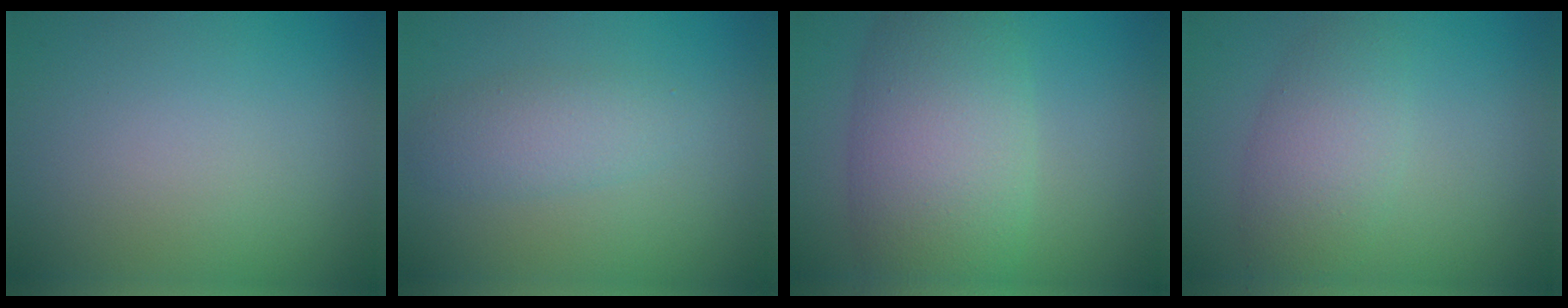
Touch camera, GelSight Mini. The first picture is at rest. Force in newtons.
{"total": 2.6, "press": 2.6, "slide": 0.1}
{"total": 8.5, "press": 8.5, "slide": 0.3}
{"total": 4.0, "press": 4.0, "slide": 0.1}